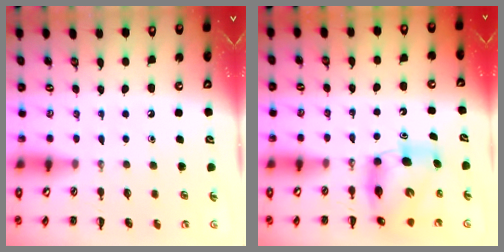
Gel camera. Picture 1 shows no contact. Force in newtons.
{"total": 7.0, "press": 6.7, "slide": 1.9}